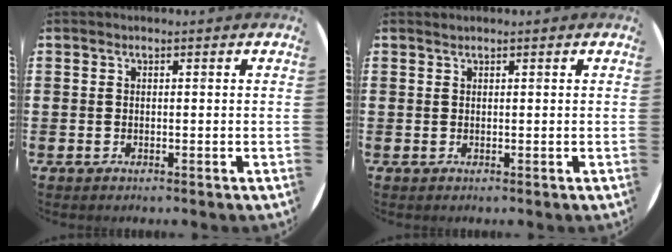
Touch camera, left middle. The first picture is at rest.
{"total": 0.0}